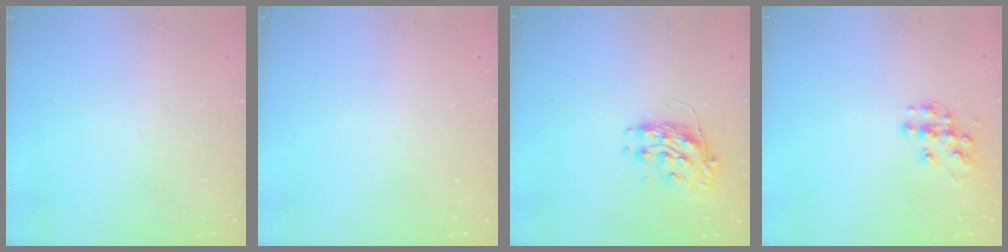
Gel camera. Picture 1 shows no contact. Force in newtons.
{"total": 0.0}
{"total": 8.8, "press": 8.8, "slide": 0.0}
{"total": 10.8, "press": 10.8, "slide": 0.6}